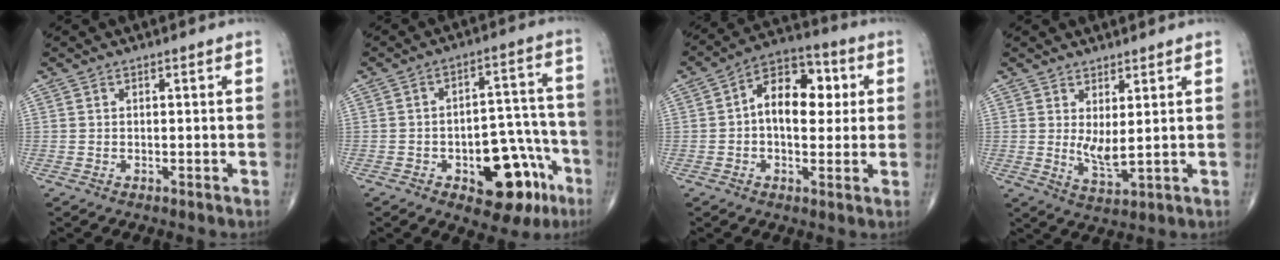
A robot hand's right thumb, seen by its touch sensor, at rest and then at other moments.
{"total": 15.0, "force": [-6.8, 7.8, 10.8], "torque": [-0.095, 0.058, -0.082]}
{"total": 12.4, "force": [1.5, 7.6, 9.6], "torque": [-0.115, 0.025, 0.013]}
{"total": 4.5, "force": [1.1, 1.3, 4.2], "torque": [-0.075, -0.021, 0.028]}